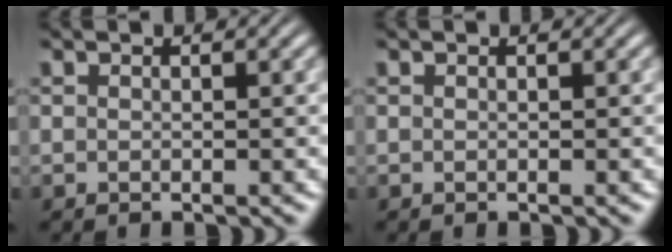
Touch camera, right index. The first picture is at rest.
{"total": 0.0}